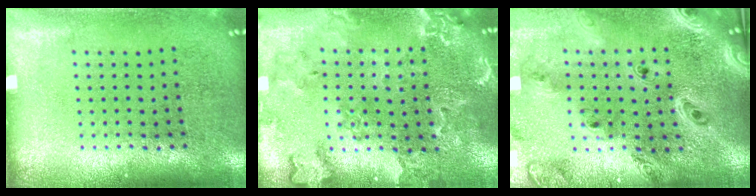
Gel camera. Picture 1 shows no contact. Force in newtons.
{"total": 1.4, "press": 1.4, "slide": 0.3}
{"total": 2.8, "press": 2.4, "slide": 1.4}